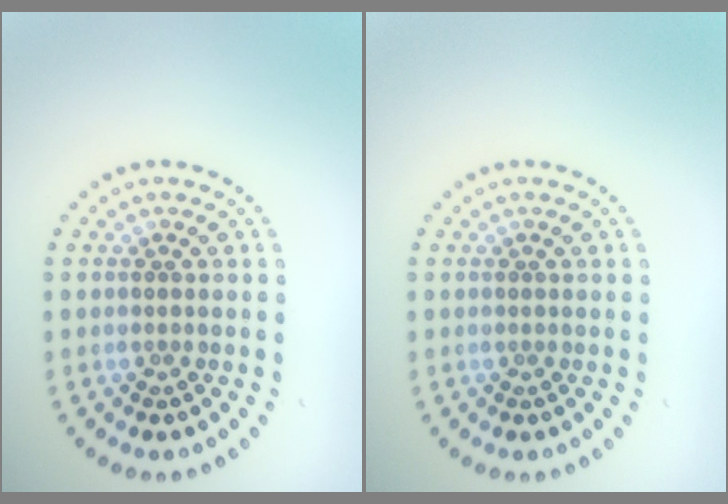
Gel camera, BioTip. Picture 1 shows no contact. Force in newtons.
{"total": 0.0}